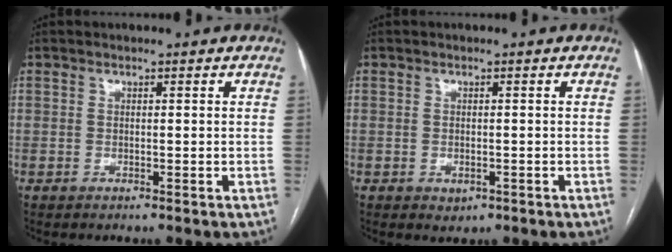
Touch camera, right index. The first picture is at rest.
{"total": 1.5, "force": [-0.6, 1.1, 0.8], "torque": [-0.011, 0.001, -0.001]}